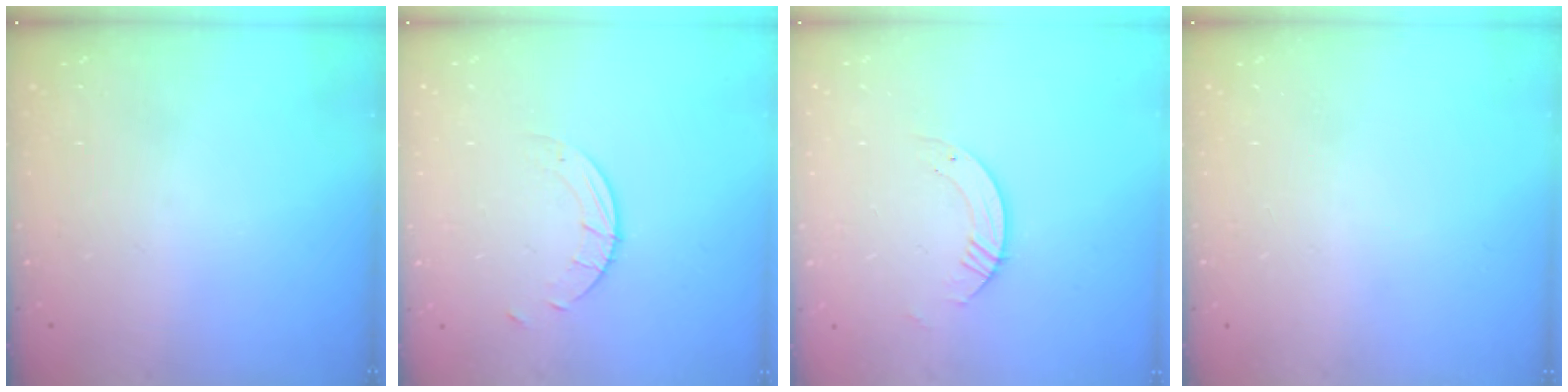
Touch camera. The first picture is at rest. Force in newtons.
{"total": 2.6, "press": 2.6, "slide": 0.2}
{"total": 3.8, "press": 3.8, "slide": 0.1}
{"total": 0.0}